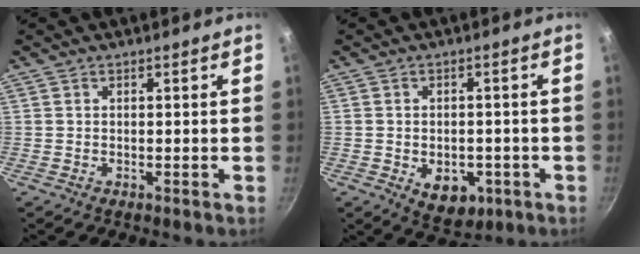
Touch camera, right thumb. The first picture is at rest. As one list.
[{"total": 7.8, "force": [-2.5, 5.2, 5.1], "torque": [-0.048, 0.004, -0.023]}]